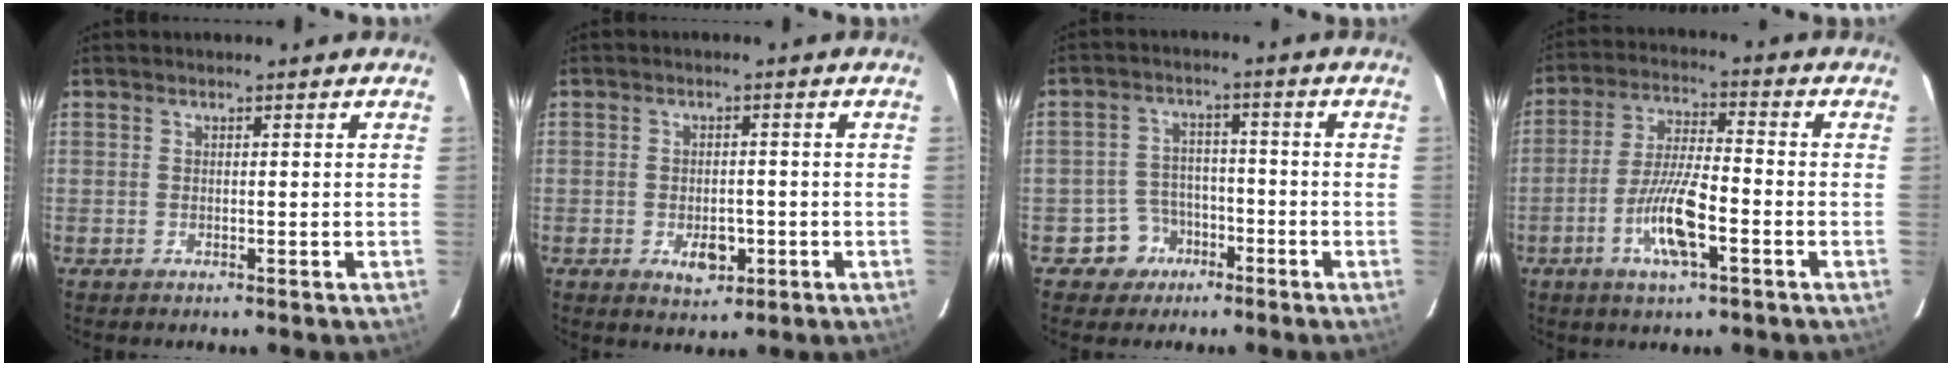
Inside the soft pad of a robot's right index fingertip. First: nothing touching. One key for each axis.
{"total": 4.1, "fx": -1.4, "fy": 2.3, "fz": 3.1, "tx": -0.045, "ty": 0.000, "tz": -0.012}
{"total": 5.4, "fx": -2.8, "fy": 4.7, "fz": 0.2, "tx": 0.002, "ty": 0.016, "tz": -0.039}
{"total": 9.7, "fx": -3.7, "fy": 1.7, "fz": 8.8, "tx": -0.171, "ty": -0.003, "tz": -0.070}